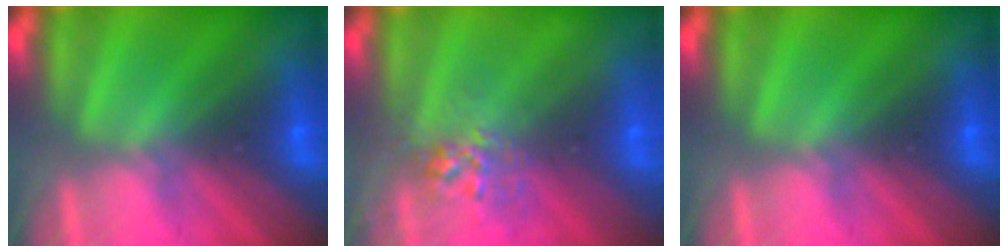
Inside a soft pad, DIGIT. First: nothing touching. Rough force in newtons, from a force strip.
{"total": 2.7}
{"total": 0.0}